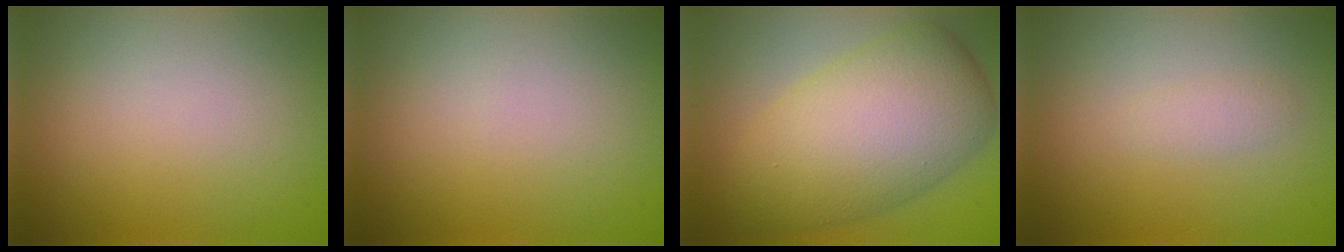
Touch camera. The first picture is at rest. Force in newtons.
{"total": 0.0}
{"total": 9.6, "press": 9.6, "slide": 0.2}
{"total": 1.0, "press": 1.0, "slide": 0.0}